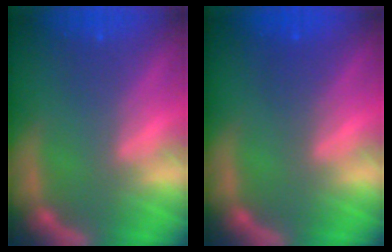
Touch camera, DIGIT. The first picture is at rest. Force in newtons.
{"total": 1.5}